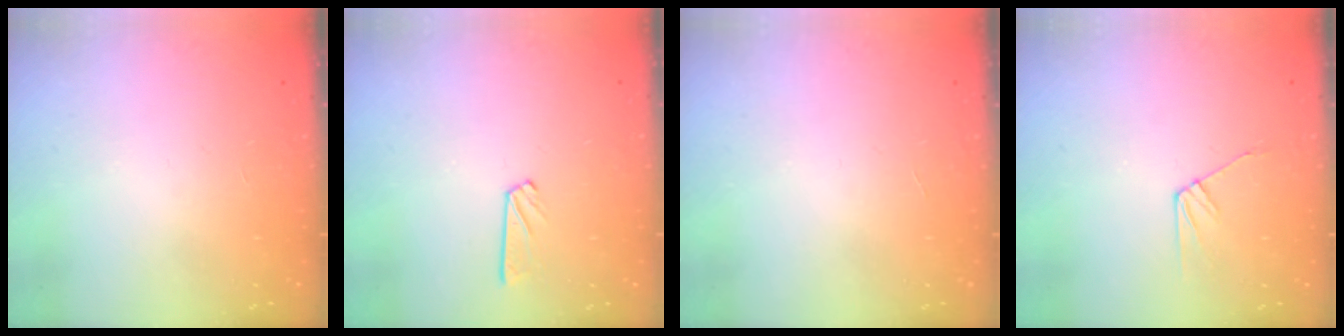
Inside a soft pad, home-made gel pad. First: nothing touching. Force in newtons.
{"total": 3.9, "press": 3.9, "slide": 0.3}
{"total": 0.0}
{"total": 7.5, "press": 7.5, "slide": 0.8}